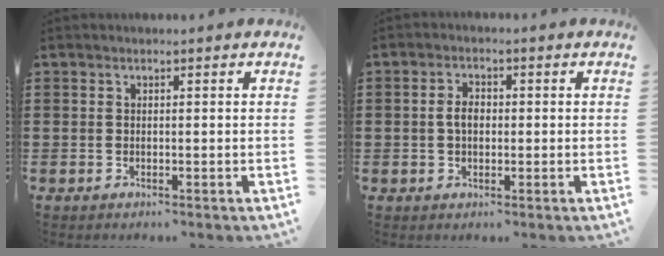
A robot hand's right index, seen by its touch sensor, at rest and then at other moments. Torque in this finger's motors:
{"motor_torque": [0.67, 0.08, 0.40, 0.09]}